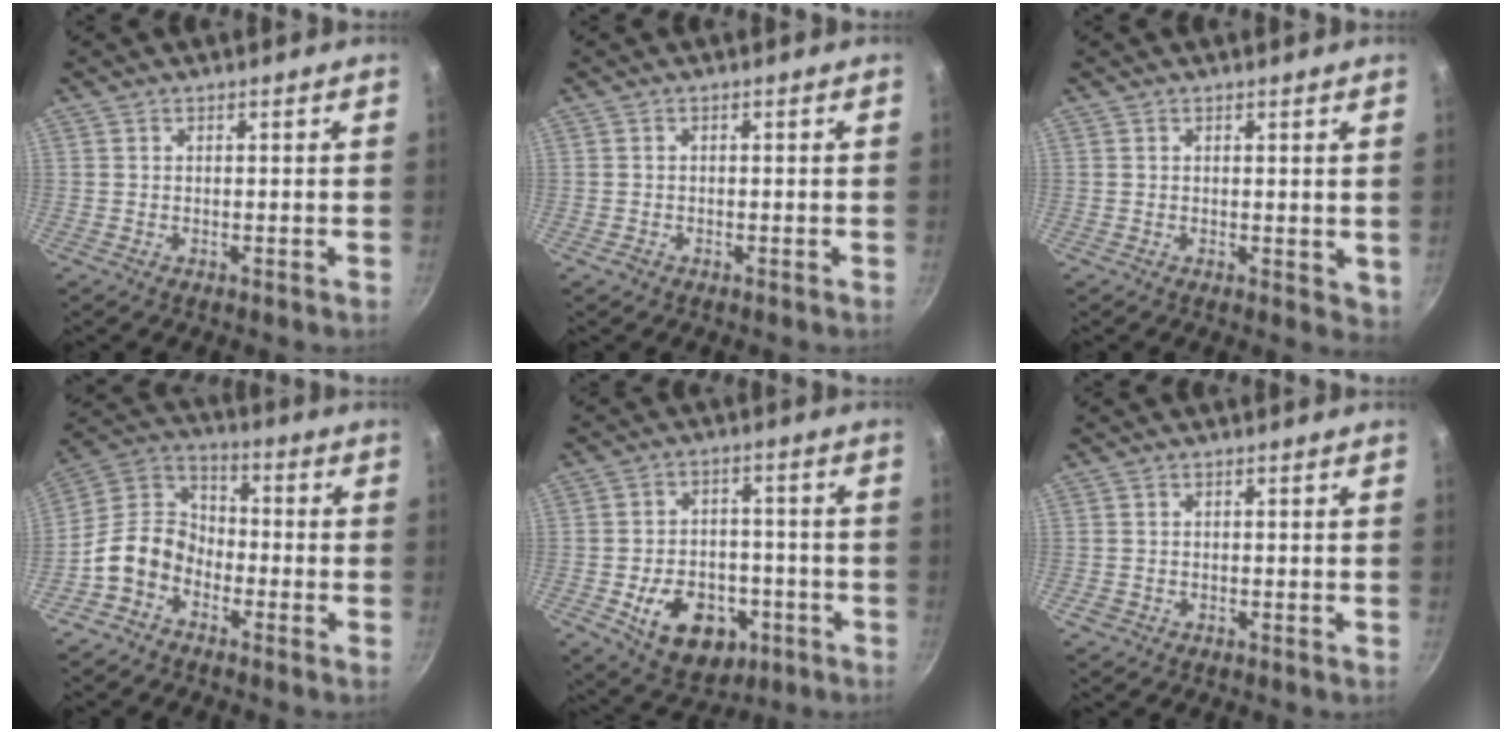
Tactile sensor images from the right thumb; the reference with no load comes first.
{"total": 0.9, "force": [-0.6, 0.6, 0.3], "torque": [-0.009, 0.005, -0.011]}
{"total": 2.8, "force": [0.8, 1.6, 2.2], "torque": [-0.021, -0.005, 0.011]}
{"total": 10.6, "force": [-4.9, 7.7, 5.3], "torque": [-0.077, 0.063, -0.122]}
{"total": 14.4, "force": [-5.3, 10.1, 8.7], "torque": [-0.101, 0.029, -0.066]}
{"total": 1.5, "force": [-0.8, 1.1, 0.6], "torque": [-0.014, 0.006, -0.011]}